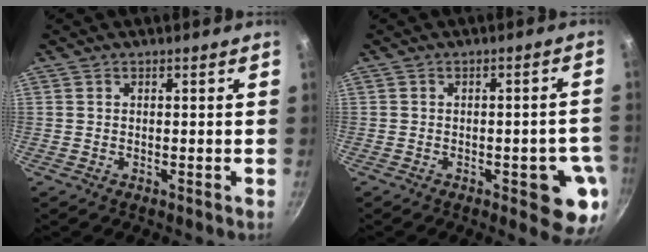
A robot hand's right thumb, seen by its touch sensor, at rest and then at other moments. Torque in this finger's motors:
{"motor_torque": [1.20, 1.43, -0.12, 0.06, 0.18]}